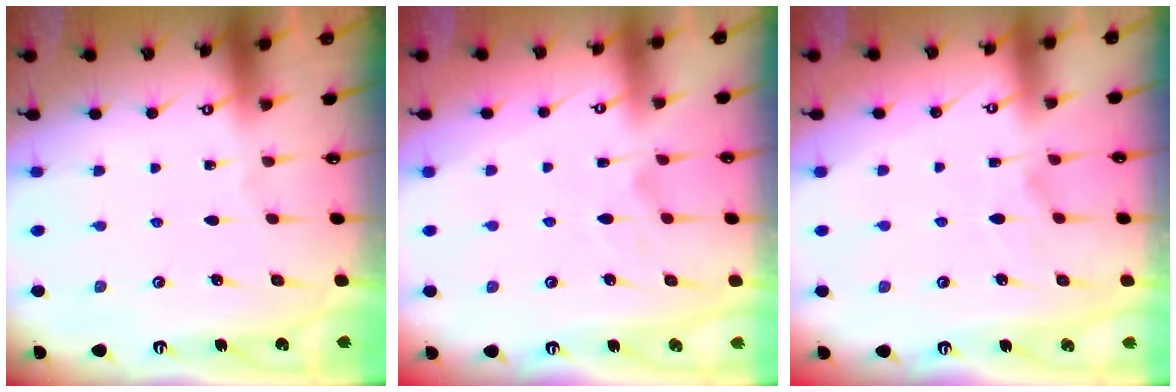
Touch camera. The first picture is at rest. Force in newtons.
{"total": 1.3, "press": 0.6, "slide": 1.2}
{"total": 2.8, "press": 2.5, "slide": 1.2}